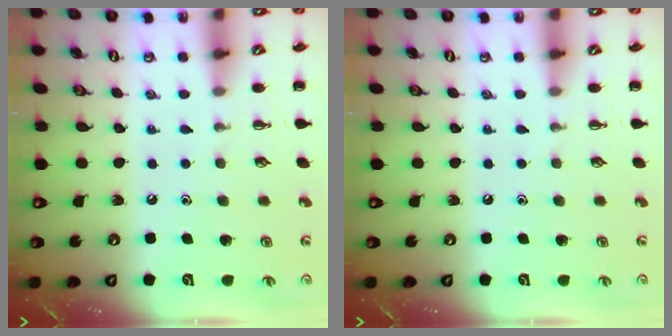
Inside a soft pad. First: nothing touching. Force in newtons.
{"total": 0.0}